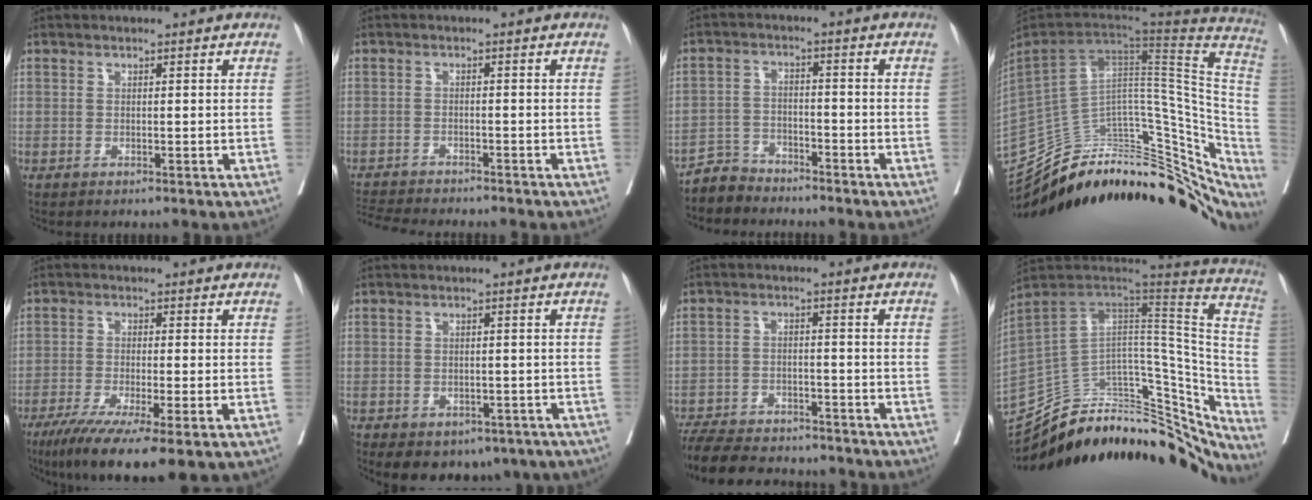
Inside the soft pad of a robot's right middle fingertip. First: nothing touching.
{"total": 10.7, "force": [-9.9, 0.7, 4.0], "torque": [-0.059, -0.011, -0.143]}
{"total": 4.6, "force": [-4.4, 1.4, -0.6], "torque": [0.011, -0.002, -0.086]}
{"total": 37.3, "force": [-29.6, 13.9, 17.8], "torque": [-0.194, 0.024, -0.385]}
{"total": 12.7, "force": [-7.8, 1.8, 9.8], "torque": [-0.146, -0.030, -0.125]}
{"total": 12.3, "force": [-7.7, 7.6, 5.9], "torque": [-0.109, 0.000, -0.083]}
{"total": 15.6, "force": [-14.0, 3.9, 5.7], "torque": [-0.122, -0.009, -0.205]}
{"total": 37.7, "force": [-31.8, 13.0, 15.5], "torque": [-0.190, 0.008, -0.417]}